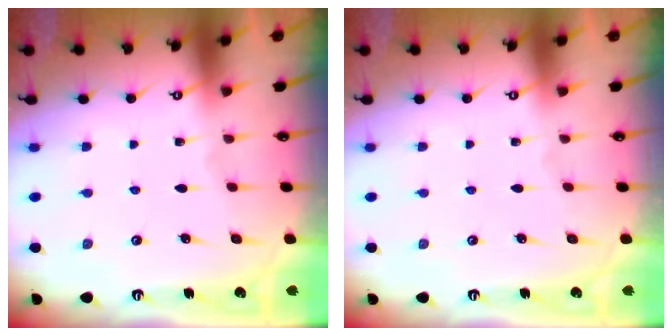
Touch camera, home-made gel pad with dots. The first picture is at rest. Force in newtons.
{"total": 0.0}